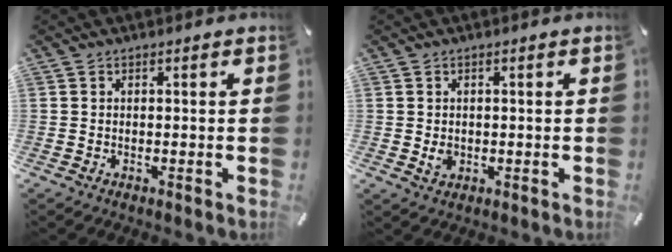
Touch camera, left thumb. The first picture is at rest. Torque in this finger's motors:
{"motor_torque": [0.51, 0.47, 0.00, -0.02, 0.00]}